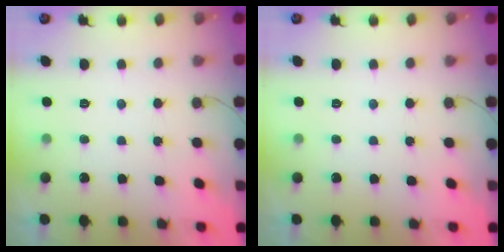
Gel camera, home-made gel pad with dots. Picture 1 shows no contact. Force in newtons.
{"total": 0.0}